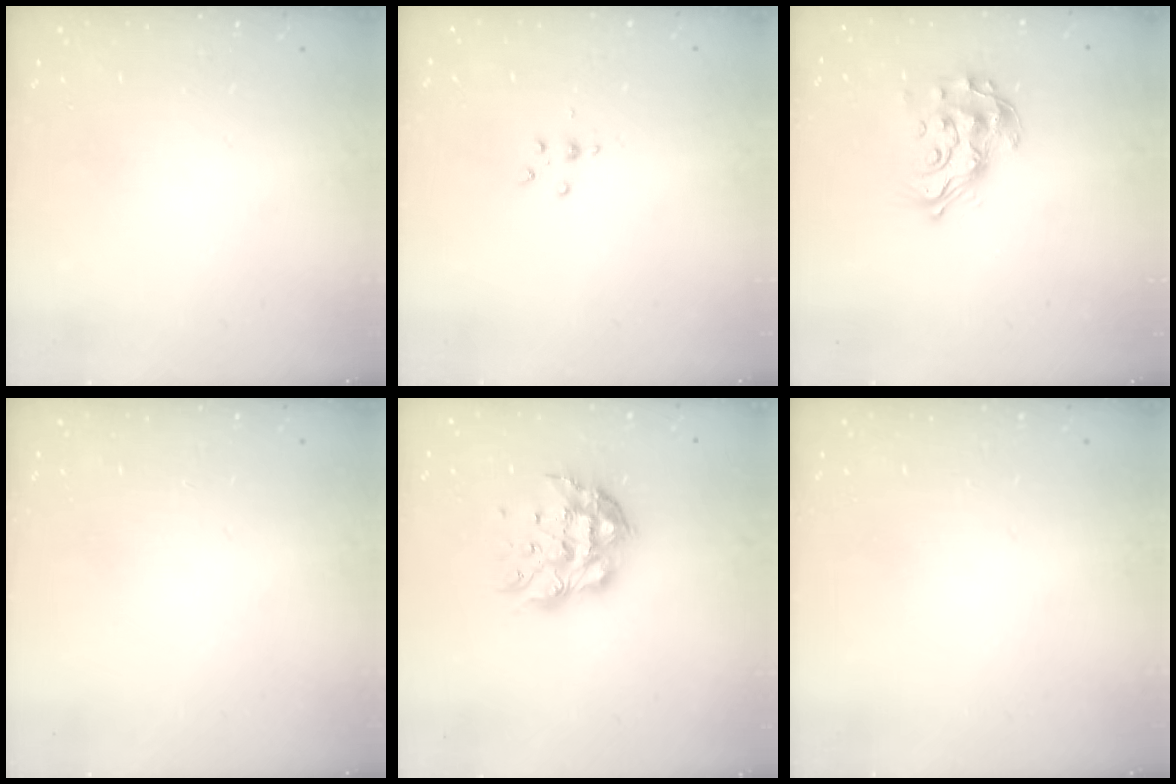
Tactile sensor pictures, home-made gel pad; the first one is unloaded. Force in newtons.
{"total": 3.0, "press": 2.9, "slide": 0.4}
{"total": 15.6, "press": 15.5, "slide": 1.2}
{"total": 0.0}
{"total": 11.8, "press": 11.7, "slide": 1.1}
{"total": 0.0}